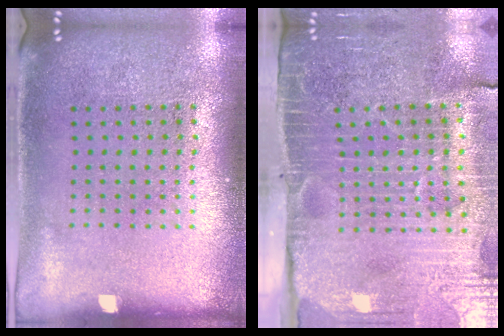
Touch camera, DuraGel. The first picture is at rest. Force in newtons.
{"total": 4.3, "press": 3.8, "slide": 1.8}